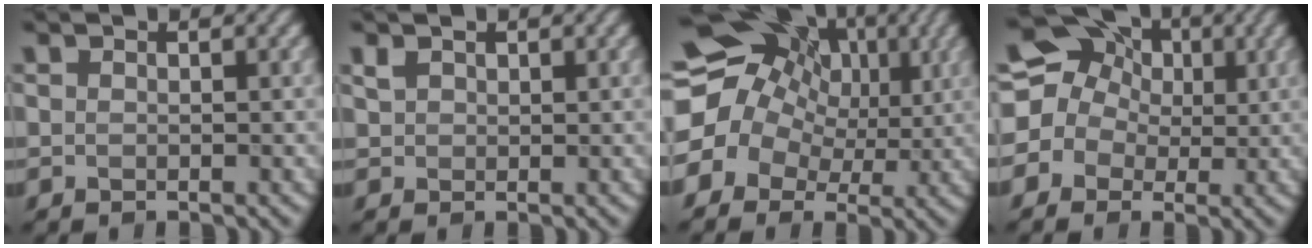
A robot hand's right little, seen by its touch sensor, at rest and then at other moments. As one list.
[{"total": 1.2, "force": [0.7, 0.9, 0.4], "torque": [-0.011, 0.003, 0.015]}, {"total": 16.2, "force": [3.8, 13.3, 8.4], "torque": [-0.163, 0.031, 0.032]}, {"total": 14.2, "force": [3.3, 12.8, 5.2], "torque": [-0.118, 0.050, 0.021]}]